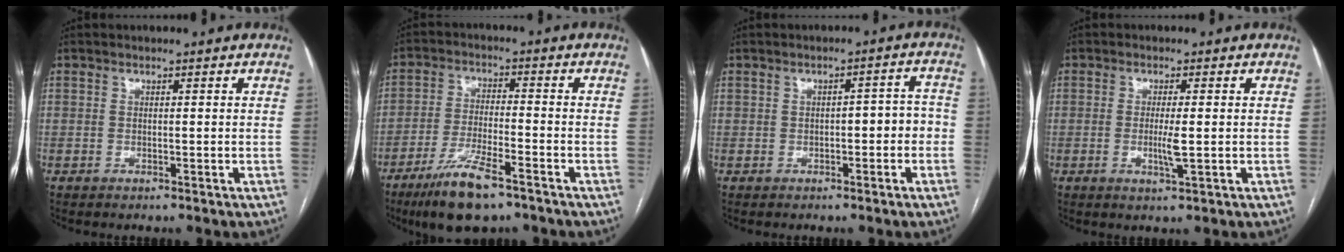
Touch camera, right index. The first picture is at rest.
{"total": 10.4, "force": [-6.9, 2.0, 7.5], "torque": [-0.146, -0.022, -0.122]}
{"total": 3.8, "force": [-0.8, 1.8, 3.3], "torque": [-0.041, 0.029, -0.006]}
{"total": 3.3, "force": [-0.4, 0.3, 3.3], "torque": [-0.064, -0.006, -0.007]}